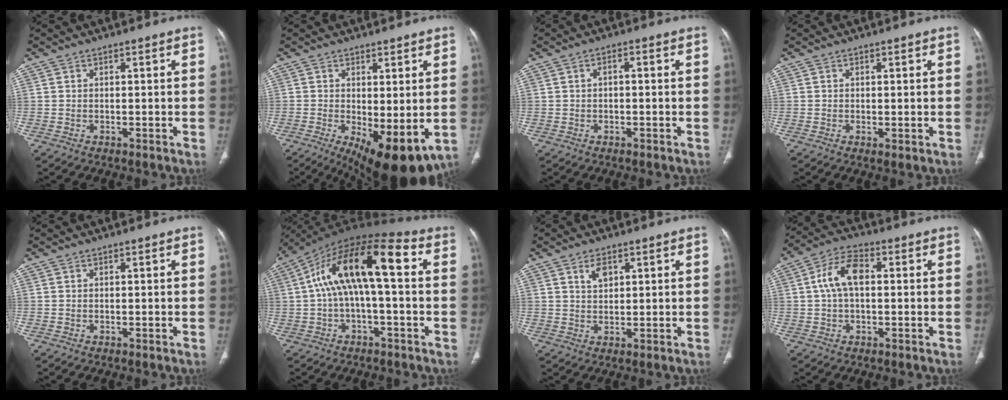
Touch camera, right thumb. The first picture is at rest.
{"total": 12.1, "force": [-2.9, 4.5, 10.8], "torque": [-0.160, -0.022, -0.028]}
{"total": 1.3, "force": [-0.1, 0.7, 1.0], "torque": [-0.016, 0.009, -0.004]}
{"total": 1.0, "force": [0.0, 0.3, 1.0], "torque": [-0.020, -0.007, 0.001]}
{"total": 0.0}
{"total": 16.0, "force": [1.7, 6.0, 14.8], "torque": [-0.259, 0.055, 0.021]}
{"total": 3.3, "force": [1.7, 1.8, 2.1], "torque": [-0.030, -0.008, 0.034]}
{"total": 8.1, "force": [1.0, 4.5, 6.6], "torque": [-0.129, 0.025, 0.013]}